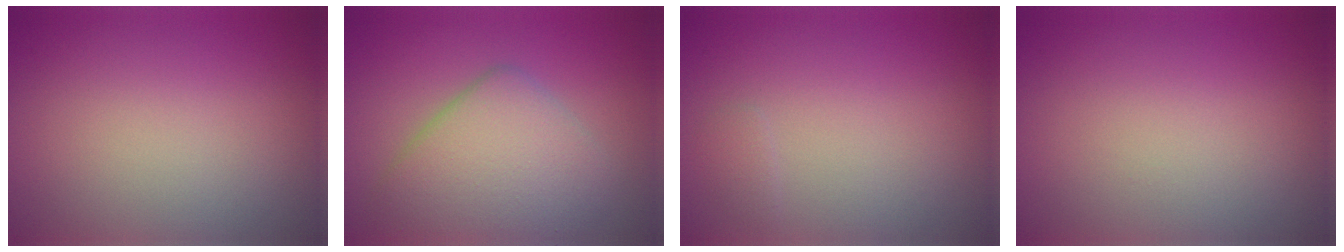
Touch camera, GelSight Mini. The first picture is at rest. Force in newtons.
{"total": 6.3, "press": 6.3, "slide": 0.2}
{"total": 0.6, "press": 0.6, "slide": 0.0}
{"total": 0.0}